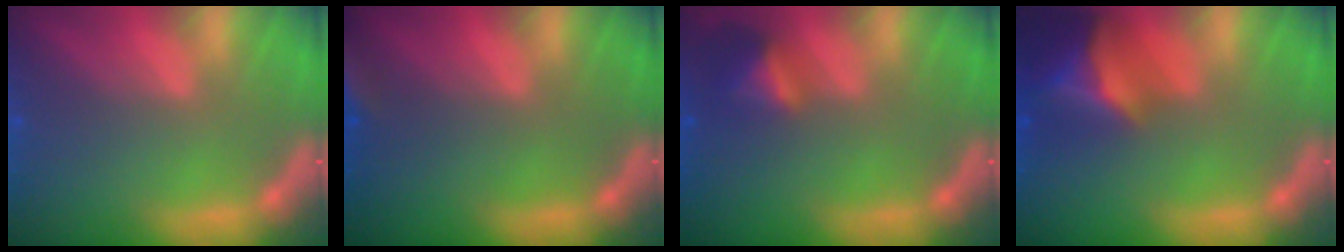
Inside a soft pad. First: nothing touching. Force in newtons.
{"total": 4.0}
{"total": 2.9}
{"total": 8.0}